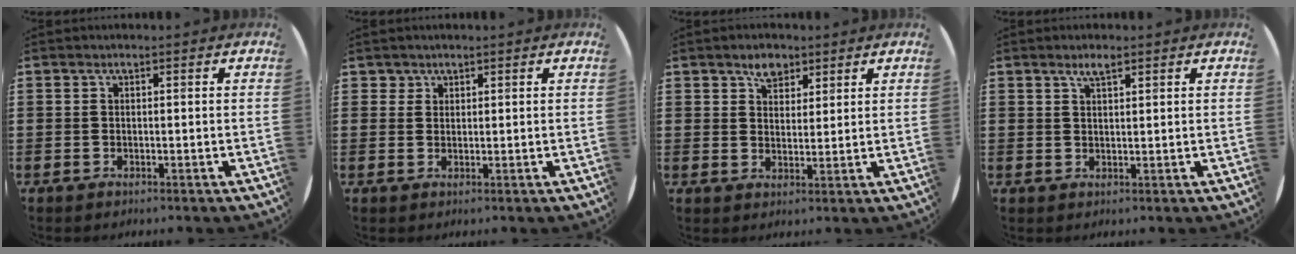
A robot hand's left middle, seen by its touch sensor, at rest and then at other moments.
{"total": 1.4, "force": [1.2, 0.8, 0.1], "torque": [0.004, -0.001, 0.022]}
{"total": 3.5, "force": [2.7, 2.0, 1.1], "torque": [-0.009, 0.000, 0.046]}
{"total": 2.0, "force": [1.6, 0.4, 1.1], "torque": [-0.024, 0.003, 0.028]}